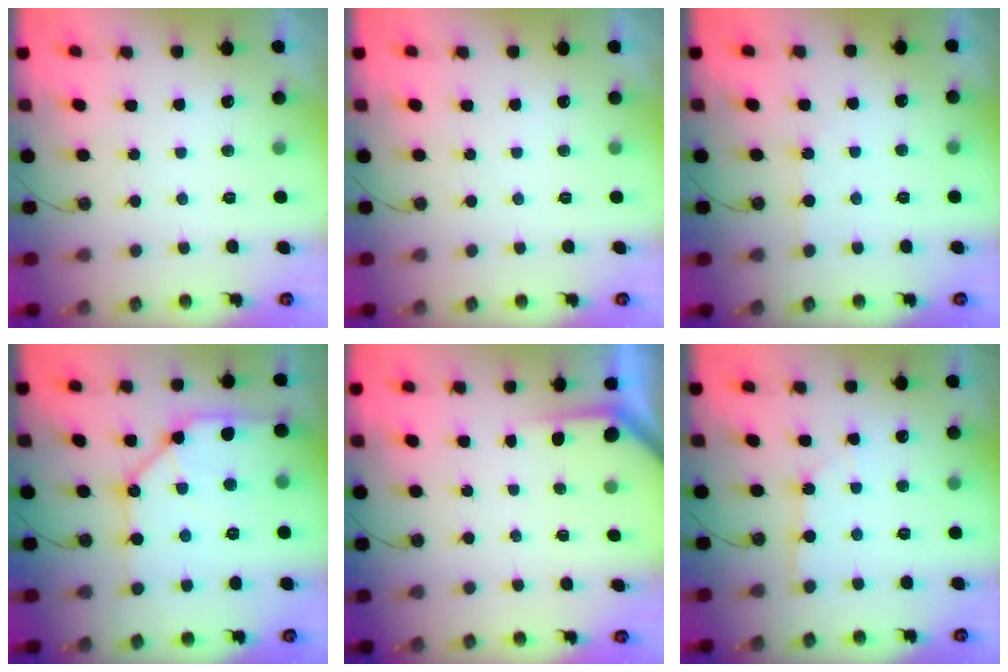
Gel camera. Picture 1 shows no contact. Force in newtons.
{"total": 0.0}
{"total": 2.7, "press": 2.7, "slide": 0.5}
{"total": 14.9, "press": 14.8, "slide": 1.1}
{"total": 1.8, "press": 1.8, "slide": 0.3}
{"total": 1.8, "press": 1.8, "slide": 0.3}